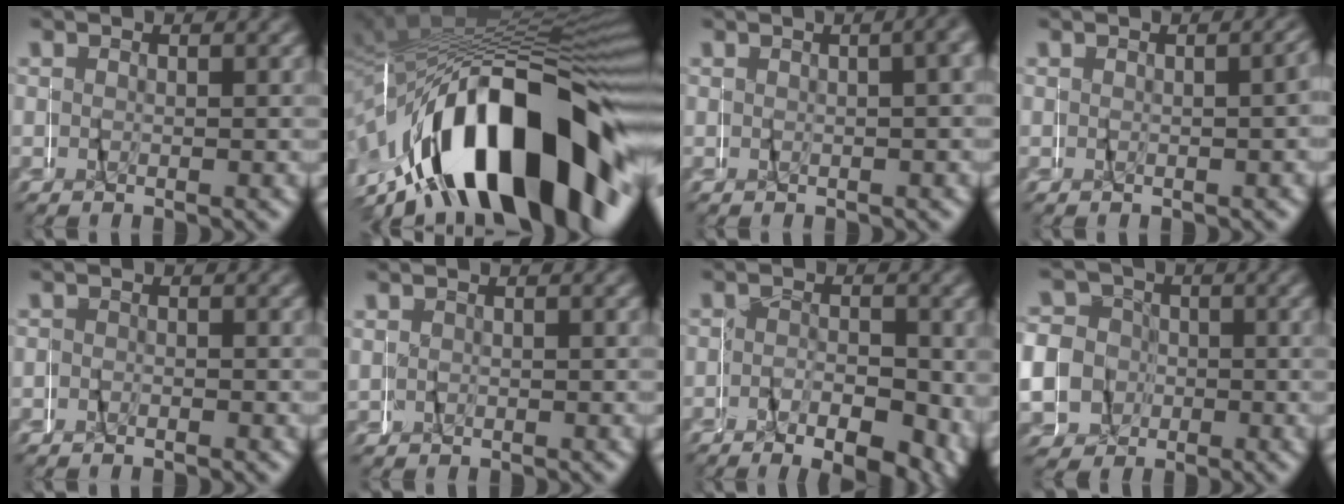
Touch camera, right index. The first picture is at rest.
{"total": 22.0, "force": [-6.1, 11.1, 18.0], "torque": [-0.308, -0.007, -0.078]}
{"total": 2.0, "force": [0.2, 0.0, 1.9], "torque": [-0.015, 0.016, 0.002]}
{"total": 0.8, "force": [-0.3, -0.3, 0.7], "torque": [-0.007, 0.008, -0.003]}
{"total": 0.8, "force": [-0.3, 0.7, 0.3], "torque": [-0.013, -0.001, -0.009]}
{"total": 0.9, "force": [0.7, 0.5, 0.0], "torque": [0.003, 0.004, 0.012]}
{"total": 6.1, "force": [-3.0, 2.9, 4.5], "torque": [-0.057, -0.009, -0.046]}
{"total": 10.6, "force": [1.3, 9.8, 3.8], "torque": [-0.090, -0.010, 0.012]}